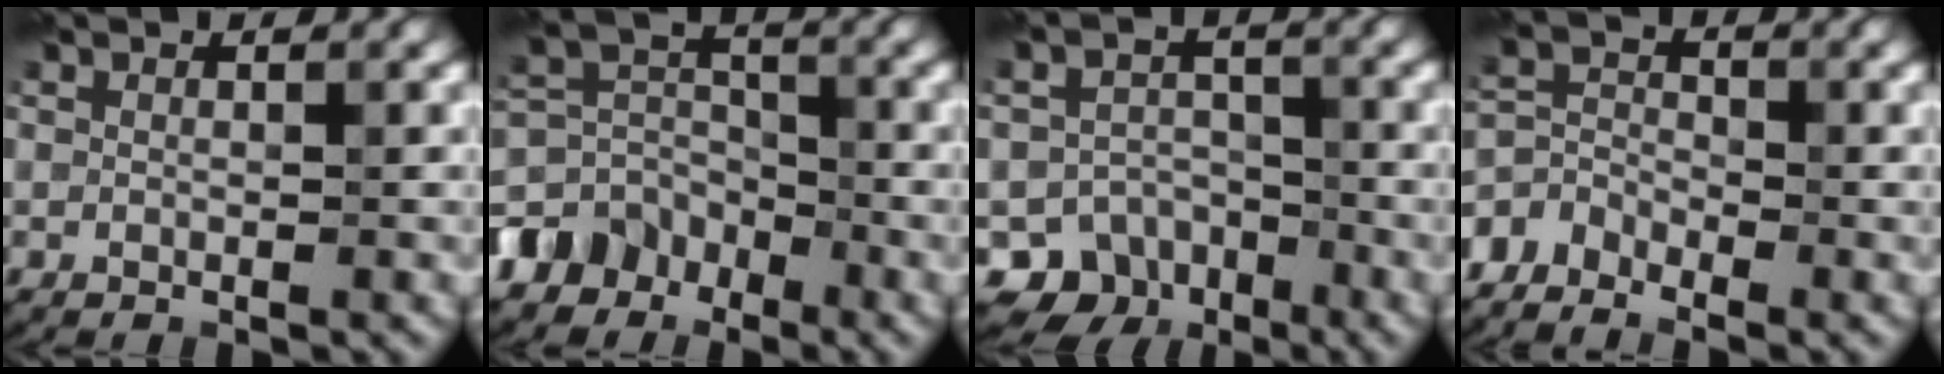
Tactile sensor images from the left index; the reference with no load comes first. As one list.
[{"total": 6.1, "force": [-4.0, 4.3, 1.6], "torque": [-0.012, 0.009, -0.083]}, {"total": 7.8, "force": [-4.8, 6.0, 1.4], "torque": [0.011, -0.013, -0.079]}, {"total": 3.2, "force": [-2.7, 1.6, 0.6], "torque": [-0.001, -0.001, -0.055]}]